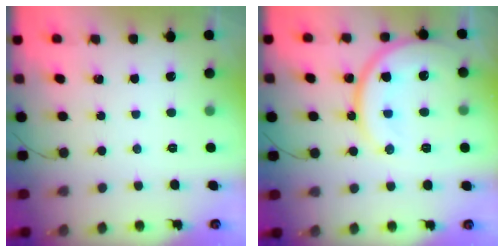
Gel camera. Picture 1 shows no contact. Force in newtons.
{"total": 16.4, "press": 16.3, "slide": 1.9}